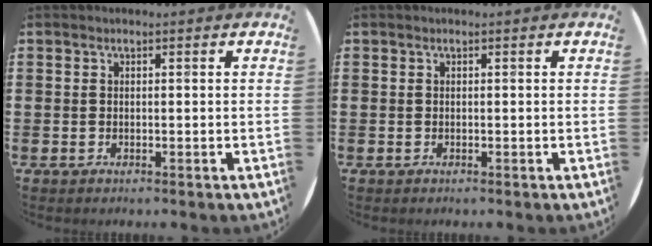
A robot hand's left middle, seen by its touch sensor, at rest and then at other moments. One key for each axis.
{"total": 0.0}